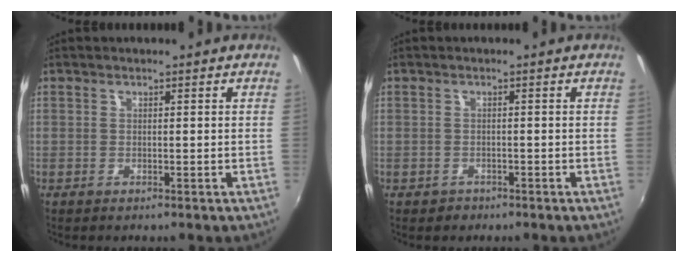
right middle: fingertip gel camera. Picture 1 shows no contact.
{"total": 1.5, "force": [-0.9, 1.2, 0.1], "torque": [-0.005, -0.001, -0.012]}